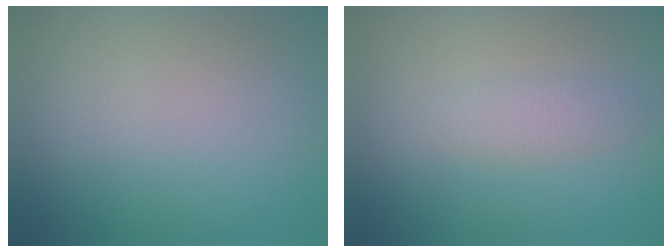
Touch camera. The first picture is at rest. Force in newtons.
{"total": 1.4, "press": 1.4, "slide": 0.0}